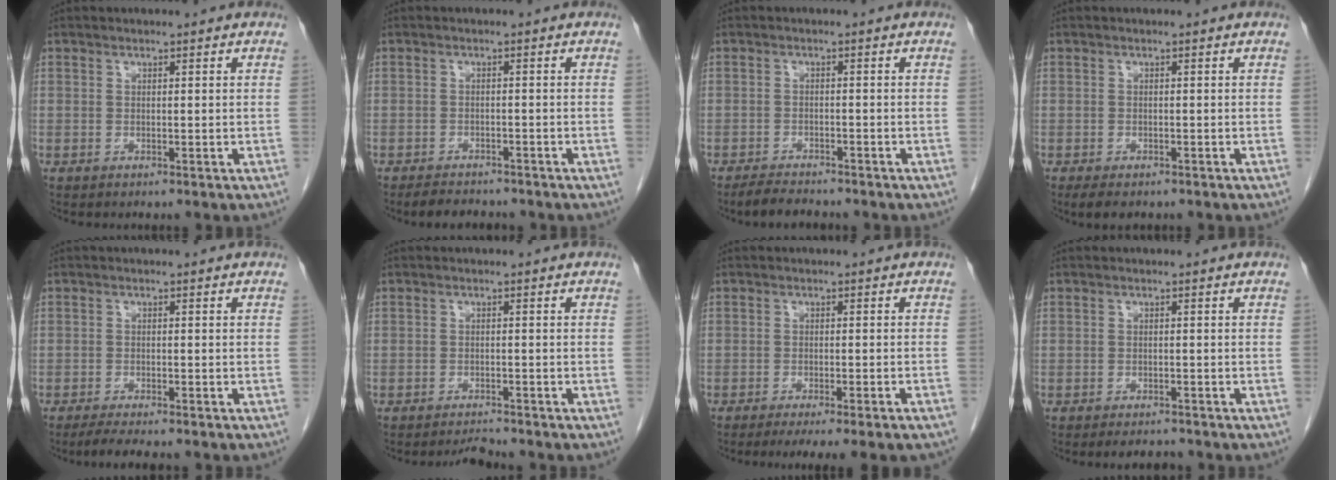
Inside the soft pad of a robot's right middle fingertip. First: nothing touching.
{"total": 4.2, "force": [-3.8, 1.3, 1.3], "torque": [-0.028, -0.010, -0.055]}
{"total": 3.8, "force": [-3.5, 0.7, 1.4], "torque": [-0.033, -0.013, -0.059]}
{"total": 3.4, "force": [-2.5, 1.5, 1.7], "torque": [-0.031, -0.008, -0.033]}
{"total": 4.1, "force": [-3.4, 0.2, 2.3], "torque": [-0.044, -0.013, -0.052]}
{"total": 1.8, "force": [-1.8, -0.3, 0.0], "torque": [-0.005, -0.013, -0.025]}
{"total": 10.6, "force": [-8.7, 0.3, 6.1], "torque": [-0.070, -0.018, -0.115]}
{"total": 2.3, "force": [-2.2, 0.5, 0.7], "torque": [-0.016, -0.008, -0.028]}